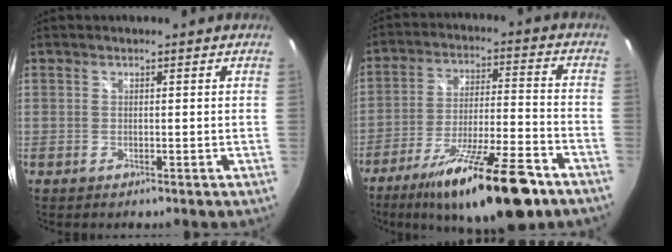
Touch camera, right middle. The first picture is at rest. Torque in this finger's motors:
{"motor_torque": [1.41, -0.73, 0.36, 0.21]}